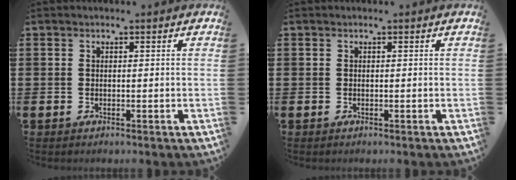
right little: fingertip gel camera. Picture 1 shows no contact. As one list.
[{"total": 0.0}]